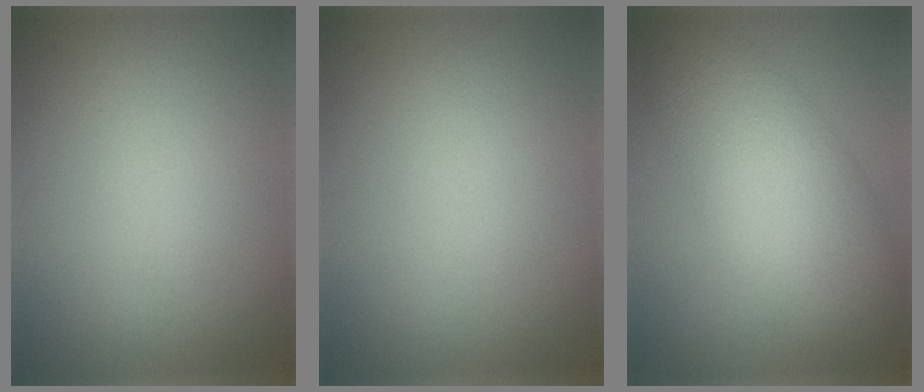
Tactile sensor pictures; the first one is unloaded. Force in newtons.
{"total": 0.0}
{"total": 7.2, "press": 7.2, "slide": 0.1}